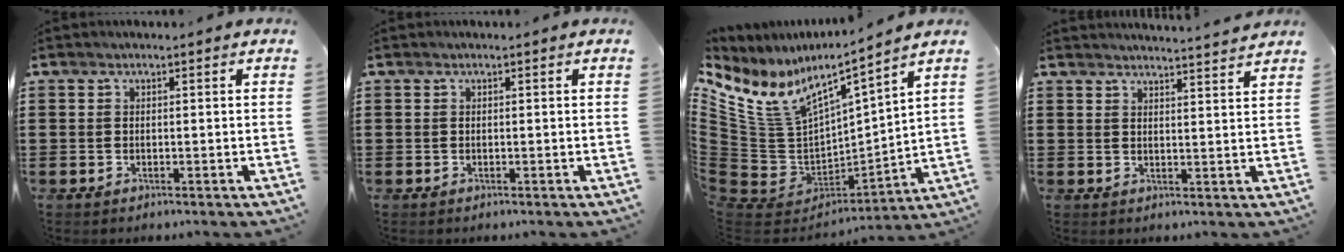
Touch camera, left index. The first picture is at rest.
{"total": 0.0}
{"total": 9.2, "force": [5.9, 4.0, 5.8], "torque": [-0.153, -0.059, 0.102]}
{"total": 2.9, "force": [2.9, -0.6, 0.2], "torque": [-0.006, -0.021, 0.050]}